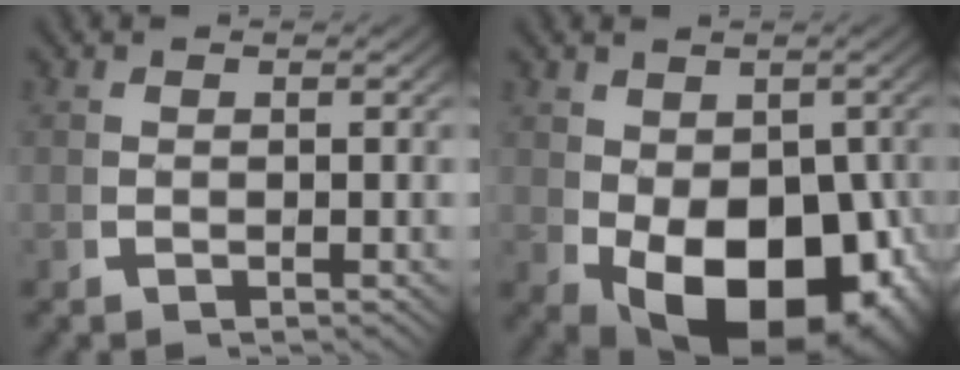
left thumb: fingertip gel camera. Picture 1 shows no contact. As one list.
[{"total": 13.7, "force": [-2.5, 8.8, 10.2], "torque": [-0.176, -0.077, 0.005]}]